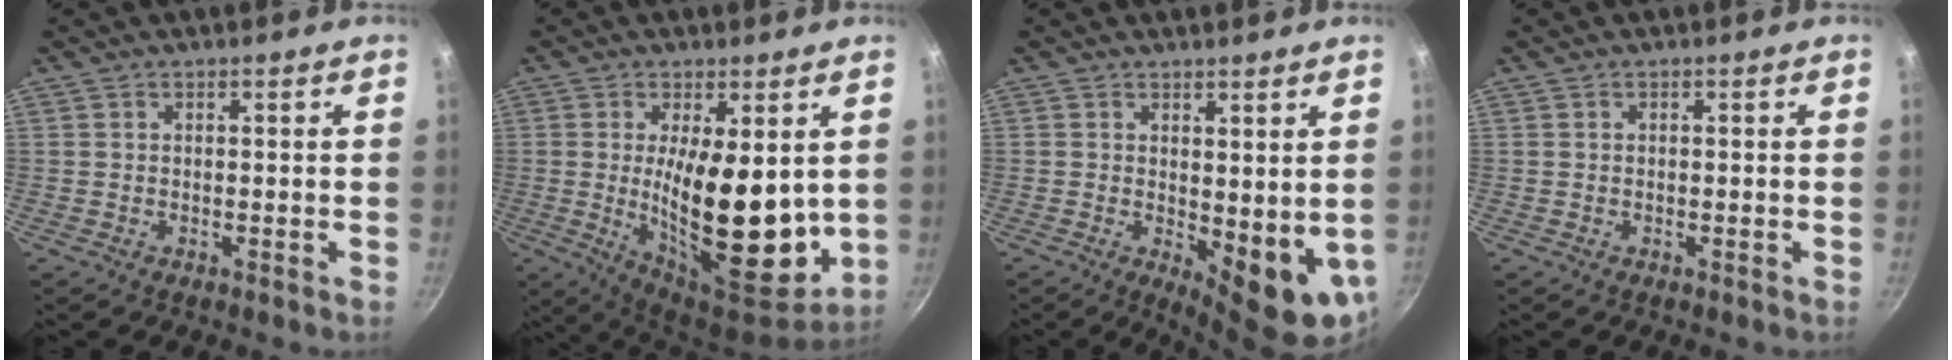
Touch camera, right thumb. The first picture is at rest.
{"total": 18.4, "force": [1.2, 7.5, 16.8], "torque": [-0.232, -0.038, 0.030]}
{"total": 9.3, "force": [0.5, 3.8, 8.5], "torque": [-0.097, -0.021, 0.017]}
{"total": 0.0}